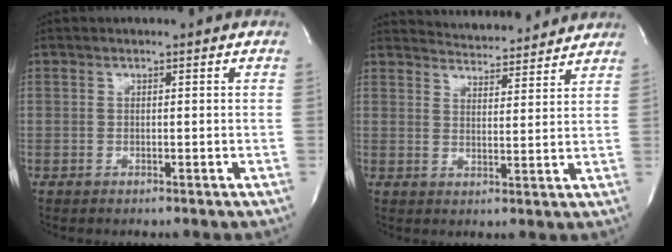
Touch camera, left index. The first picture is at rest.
{"total": 9.6, "force": [9.4, 1.0, 1.5], "torque": [-0.029, 0.006, 0.128]}